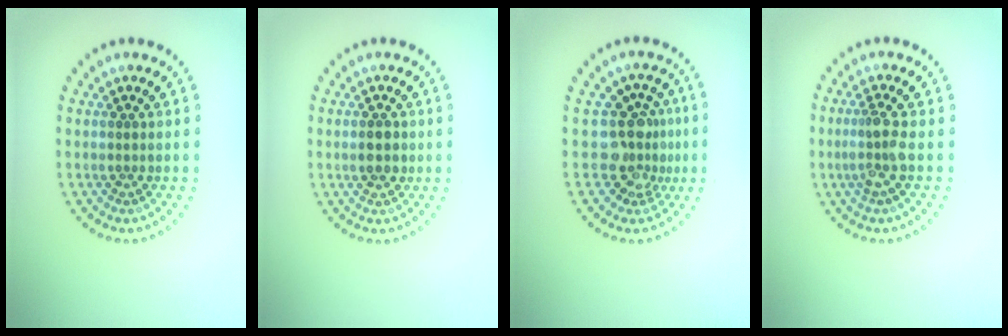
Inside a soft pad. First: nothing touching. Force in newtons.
{"total": 2.2, "press": 2.2, "slide": 0.1}
{"total": 3.6, "press": 2.7, "slide": 2.4}
{"total": 2.3, "press": 1.9, "slide": 1.4}